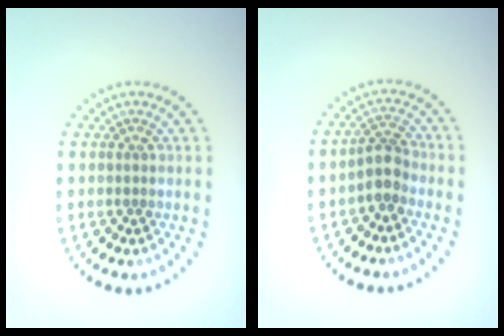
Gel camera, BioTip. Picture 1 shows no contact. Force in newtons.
{"total": 2.3, "press": 1.9, "slide": 1.3}